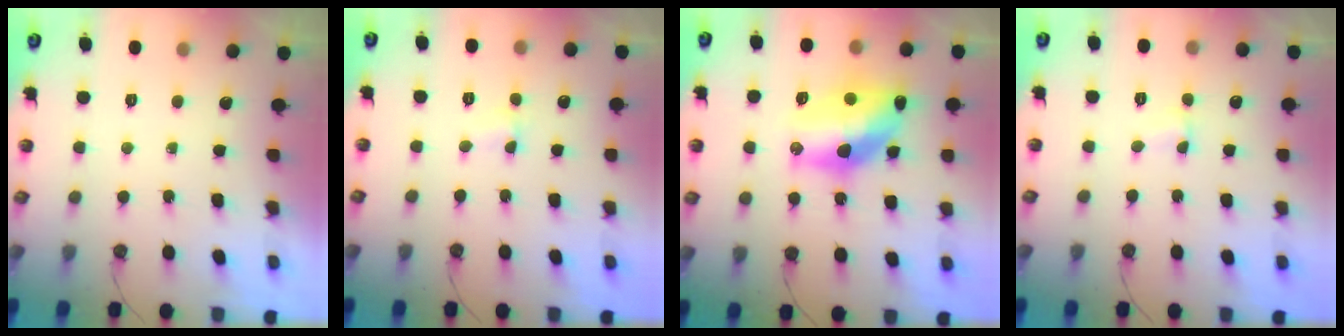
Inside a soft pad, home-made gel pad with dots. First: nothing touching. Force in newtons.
{"total": 1.5, "press": 1.2, "slide": 1.0}
{"total": 15.5, "press": 15.4, "slide": 1.4}
{"total": 1.3, "press": 1.2, "slide": 0.4}